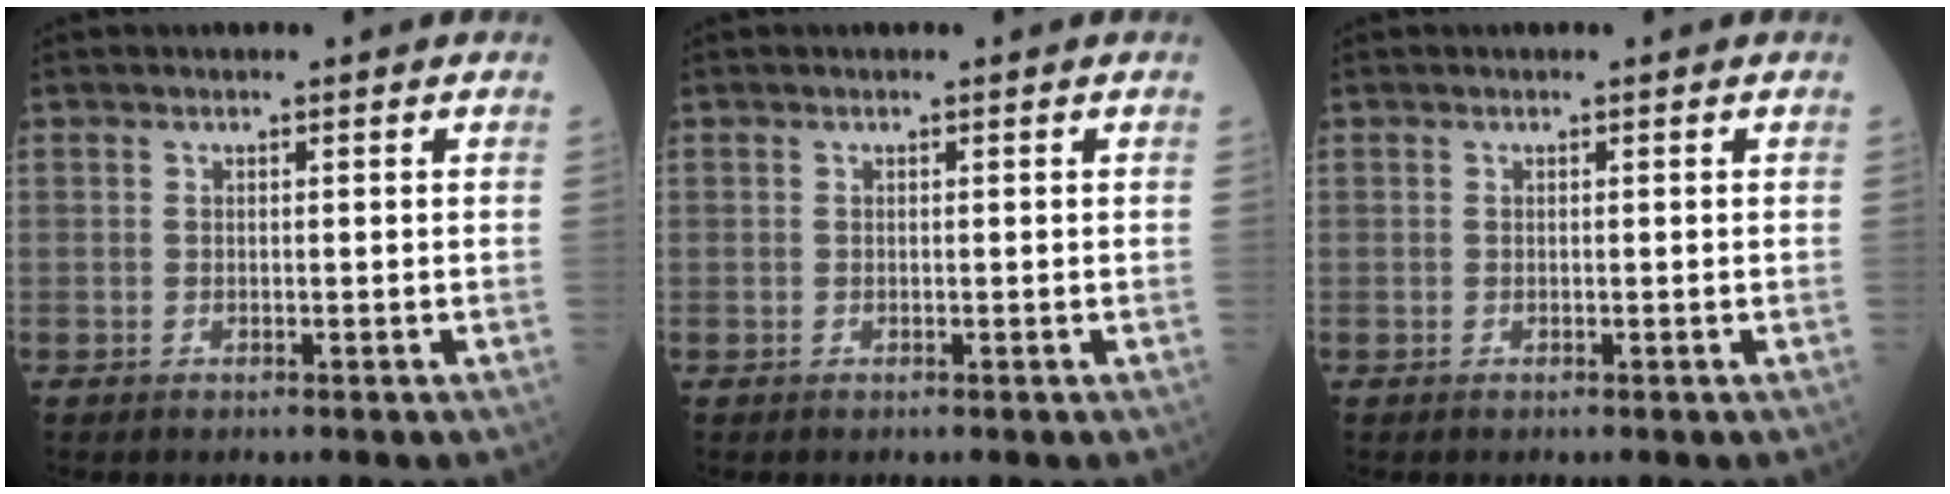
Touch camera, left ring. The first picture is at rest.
{"total": 0.0}
{"total": 0.0}